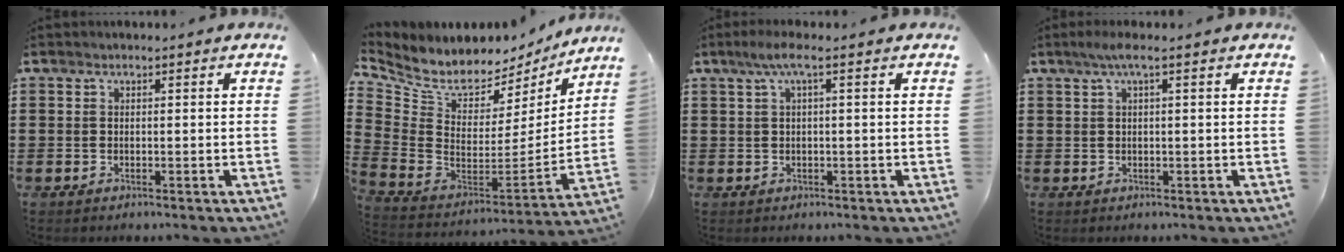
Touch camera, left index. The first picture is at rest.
{"total": 6.1, "force": [5.3, 2.9, 0.9], "torque": [-0.061, -0.052, 0.091]}
{"total": 2.9, "force": [0.8, 0.2, 2.8], "torque": [-0.055, 0.003, 0.011]}
{"total": 2.2, "force": [0.8, 0.1, 2.1], "torque": [-0.041, 0.000, 0.015]}